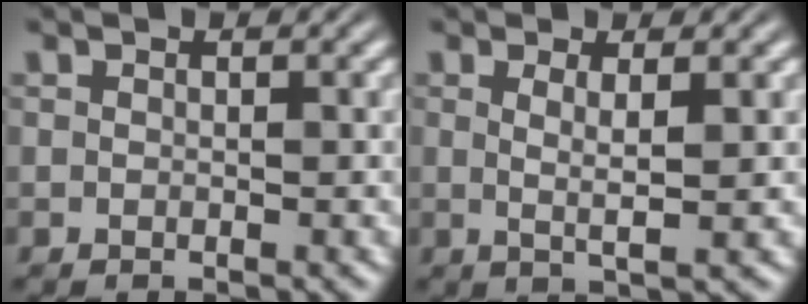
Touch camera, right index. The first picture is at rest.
{"total": 2.4, "force": [0.5, -0.8, 2.2], "torque": [-0.035, -0.011, 0.016]}